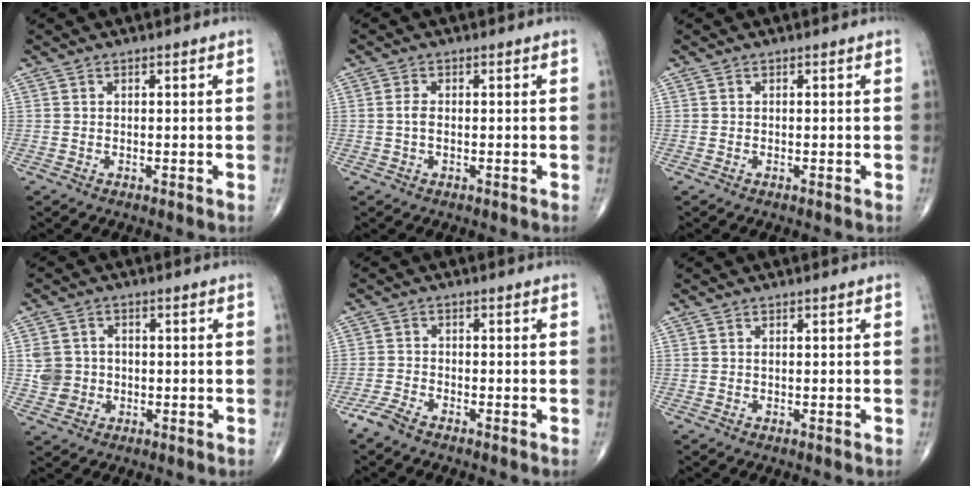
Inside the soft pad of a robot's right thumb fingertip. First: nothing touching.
{"total": 1.9, "force": [-0.1, 1.0, 1.6], "torque": [-0.036, 0.001, -0.005]}
{"total": 0.0}
{"total": 5.5, "force": [-0.4, 5.1, 2.0], "torque": [-0.019, 0.006, -0.005]}
{"total": 3.1, "force": [-2.6, 0.8, 1.5], "torque": [-0.038, 0.008, -0.054]}
{"total": 0.0}